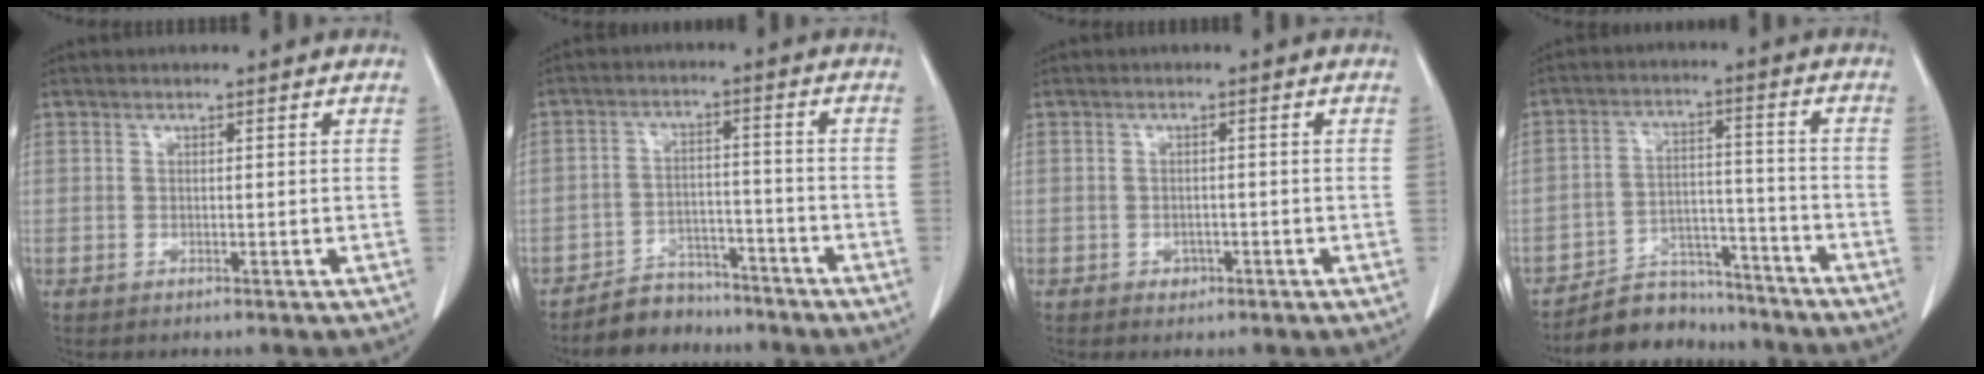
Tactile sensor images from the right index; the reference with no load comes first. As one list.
[{"total": 6.3, "force": [-5.5, 3.1, 0.0], "torque": [0.006, 0.012, -0.093]}, {"total": 1.5, "force": [-0.8, 1.2, 0.4], "torque": [-0.006, 0.005, -0.008]}, {"total": 9.3, "force": [-8.5, 3.7, 0.3], "torque": [0.006, 0.040, -0.140]}]